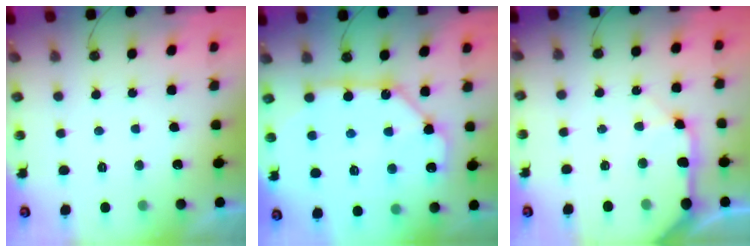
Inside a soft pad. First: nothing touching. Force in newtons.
{"total": 14.5, "press": 14.4, "slide": 1.5}
{"total": 11.7, "press": 11.6, "slide": 1.7}